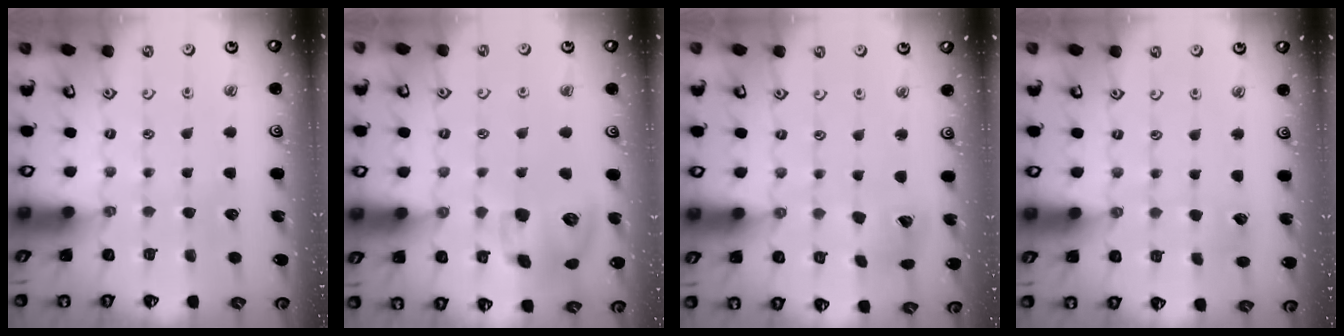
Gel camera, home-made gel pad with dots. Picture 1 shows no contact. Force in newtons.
{"total": 13.4, "press": 13.2, "slide": 2.0}
{"total": 7.1, "press": 7.1, "slide": 1.0}
{"total": 2.7, "press": 2.7, "slide": 0.2}